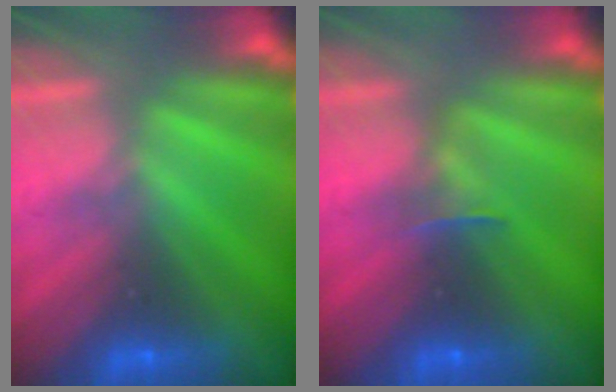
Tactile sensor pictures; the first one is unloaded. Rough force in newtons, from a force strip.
{"total": 2.4}